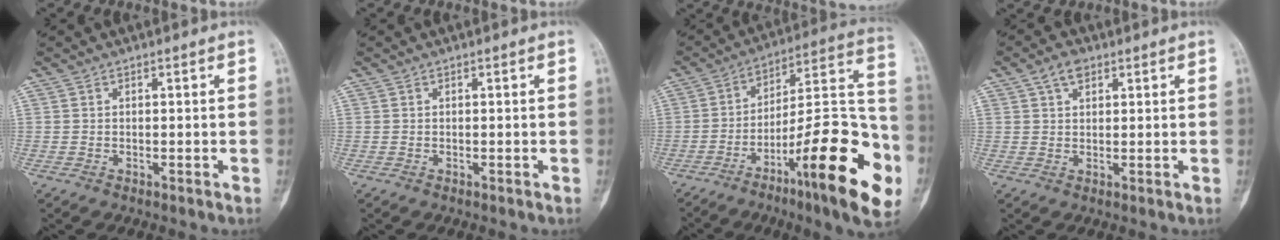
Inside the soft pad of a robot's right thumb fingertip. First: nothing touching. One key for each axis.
{"total": 0.0}
{"total": 26.3, "fx": -11.1, "fy": 6.0, "fz": 23.1, "tx": -0.307, "ty": 0.061, "tz": -0.165}
{"total": 3.7, "fx": 1.9, "fy": 2.2, "fz": 2.2, "tx": -0.028, "ty": 0.005, "tz": 0.034}